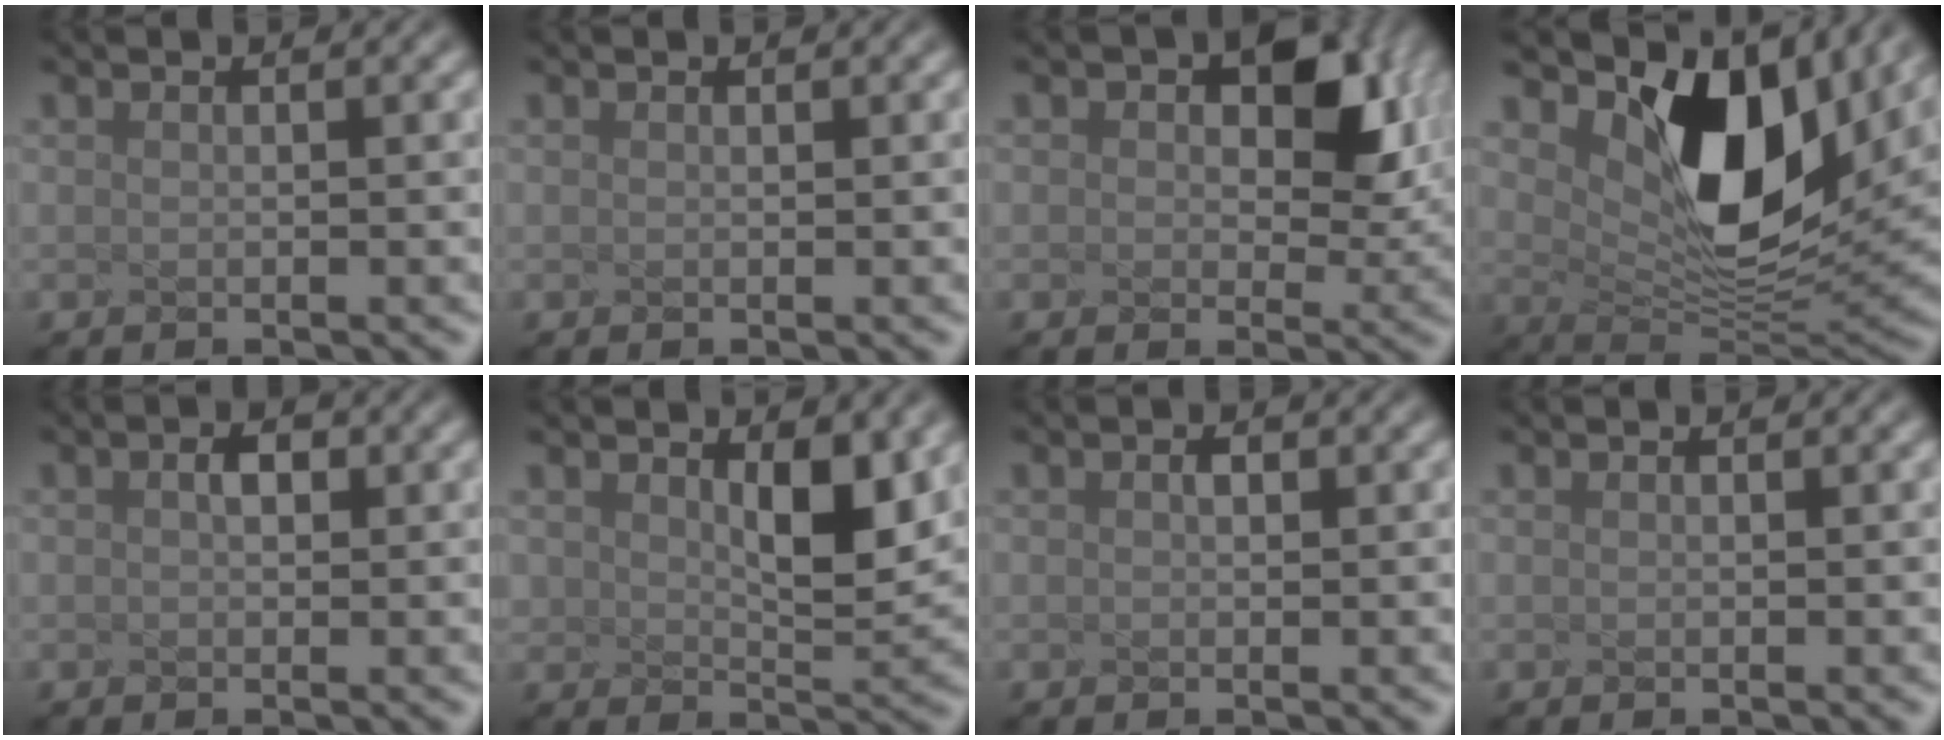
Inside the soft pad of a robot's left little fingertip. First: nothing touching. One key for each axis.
{"total": 0.0}
{"total": 4.5, "fx": 0.9, "fy": 2.5, "fz": 3.7, "tx": -0.083, "ty": -0.012, "tz": 0.055}
{"total": 7.0, "fx": 2.5, "fy": 3.7, "fz": 5.4, "tx": -0.120, "ty": -0.031, "tz": 0.087}
{"total": 1.3, "fx": -0.9, "fy": -0.8, "fz": -0.4, "tx": -0.025, "ty": -0.006, "tz": 0.025}
{"total": 1.7, "fx": 0.7, "fy": 0.2, "fz": 1.6, "tx": -0.060, "ty": -0.017, "tz": 0.053}
{"total": 1.5, "fx": -1.0, "fy": -0.9, "fz": -0.7, "tx": -0.018, "ty": -0.006, "tz": 0.021}
{"total": 0.0}